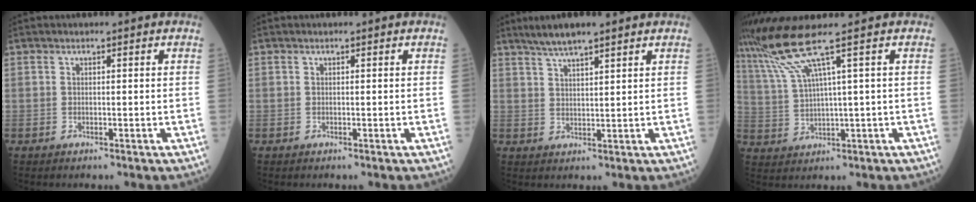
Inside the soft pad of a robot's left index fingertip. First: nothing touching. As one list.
[{"total": 0.0}, {"total": 6.5, "force": [5.1, 0.8, 3.9], "torque": [-0.076, 0.017, 0.092]}, {"total": 6.8, "force": [4.8, -2.2, 4.2], "torque": [-0.103, 0.003, 0.107]}]